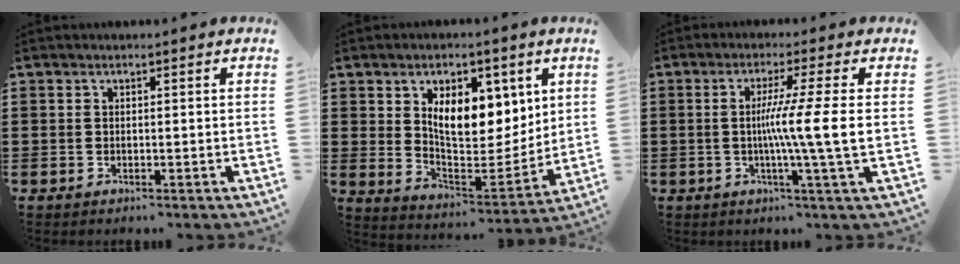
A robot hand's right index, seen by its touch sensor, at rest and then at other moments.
{"total": 9.1, "force": [4.8, 5.3, 5.6], "torque": [-0.098, -0.025, 0.081]}
{"total": 8.5, "force": [-0.3, -1.3, 8.4], "torque": [-0.150, -0.013, -0.012]}